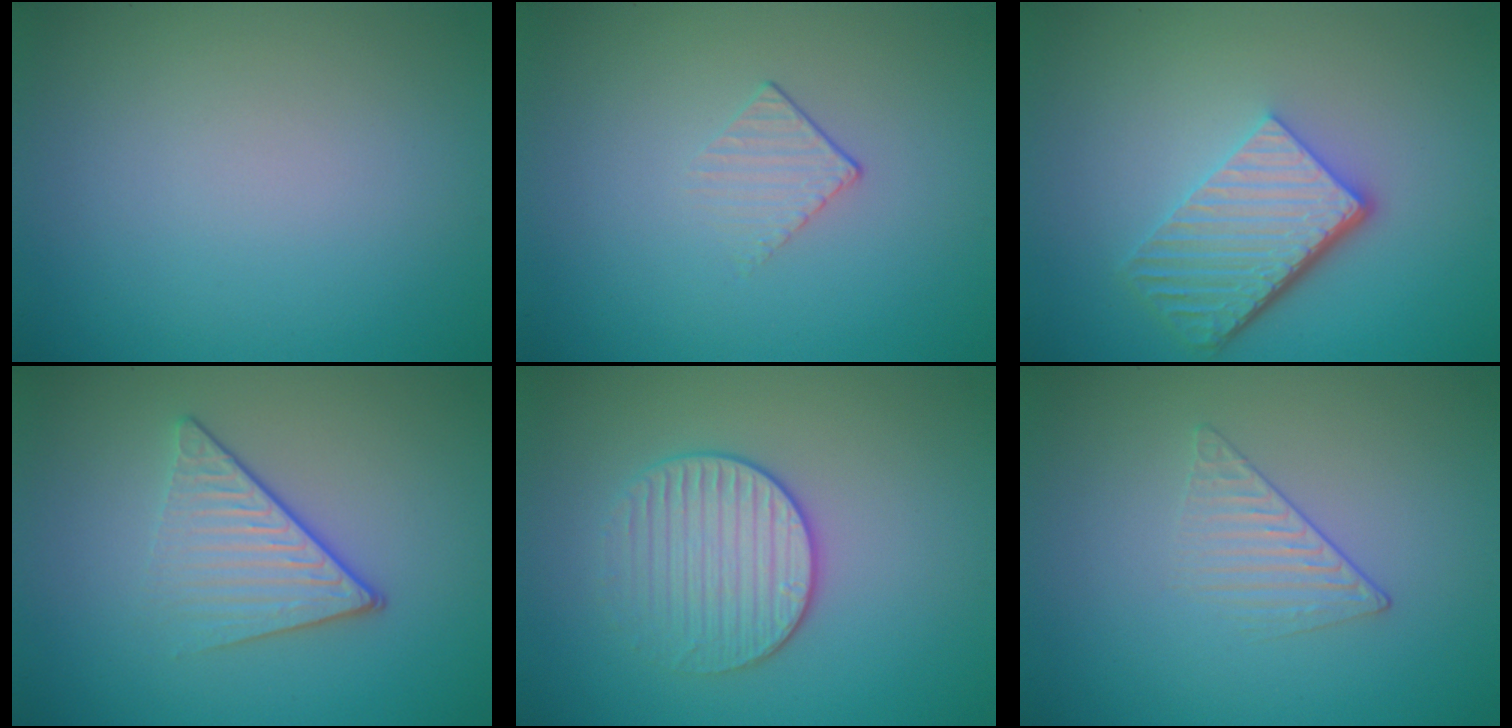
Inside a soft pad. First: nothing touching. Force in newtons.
{"total": 1.2, "press": 0.5, "slide": 1.1}
{"total": 5.6, "press": 3.9, "slide": 4.0}
{"total": 4.2, "press": 2.9, "slide": 3.1}
{"total": 3.2, "press": 3.0, "slide": 1.1}
{"total": 1.5, "press": 0.7, "slide": 1.3}